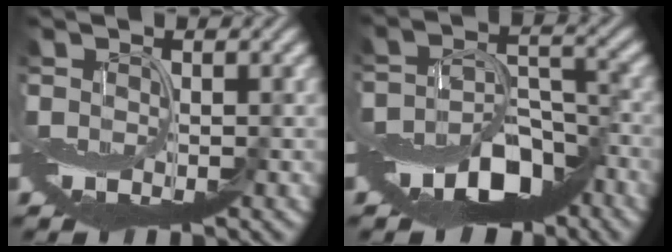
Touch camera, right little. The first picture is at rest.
{"total": 8.1, "force": [-5.4, 3.6, 4.8], "torque": [-0.069, -0.004, -0.096]}